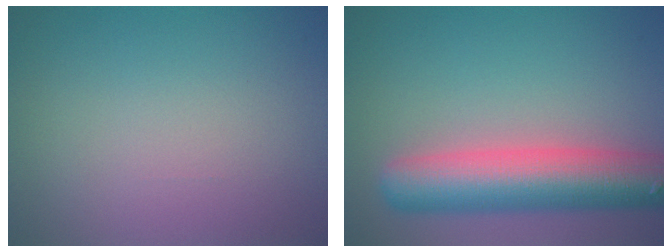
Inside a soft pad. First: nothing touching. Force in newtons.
{"total": 8.7, "press": 8.7, "slide": 0.6}